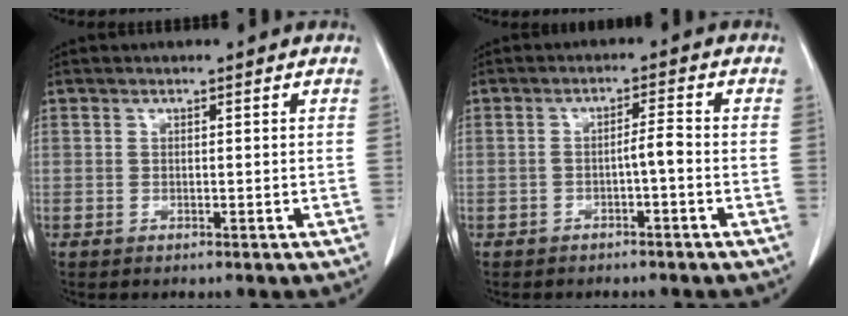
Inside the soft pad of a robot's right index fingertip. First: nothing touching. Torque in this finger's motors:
{"motor_torque": [0.42, -0.37, 0.24, 0.05]}